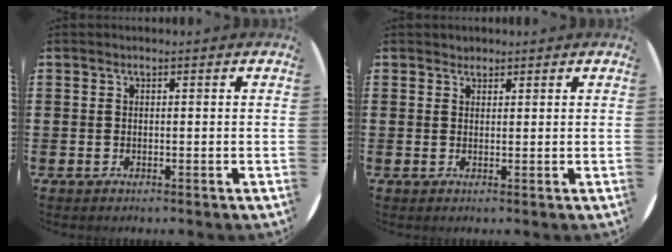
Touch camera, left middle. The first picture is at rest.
{"total": 0.9, "force": [0.9, 0.3, -0.1], "torque": [0.001, 0.002, 0.017]}